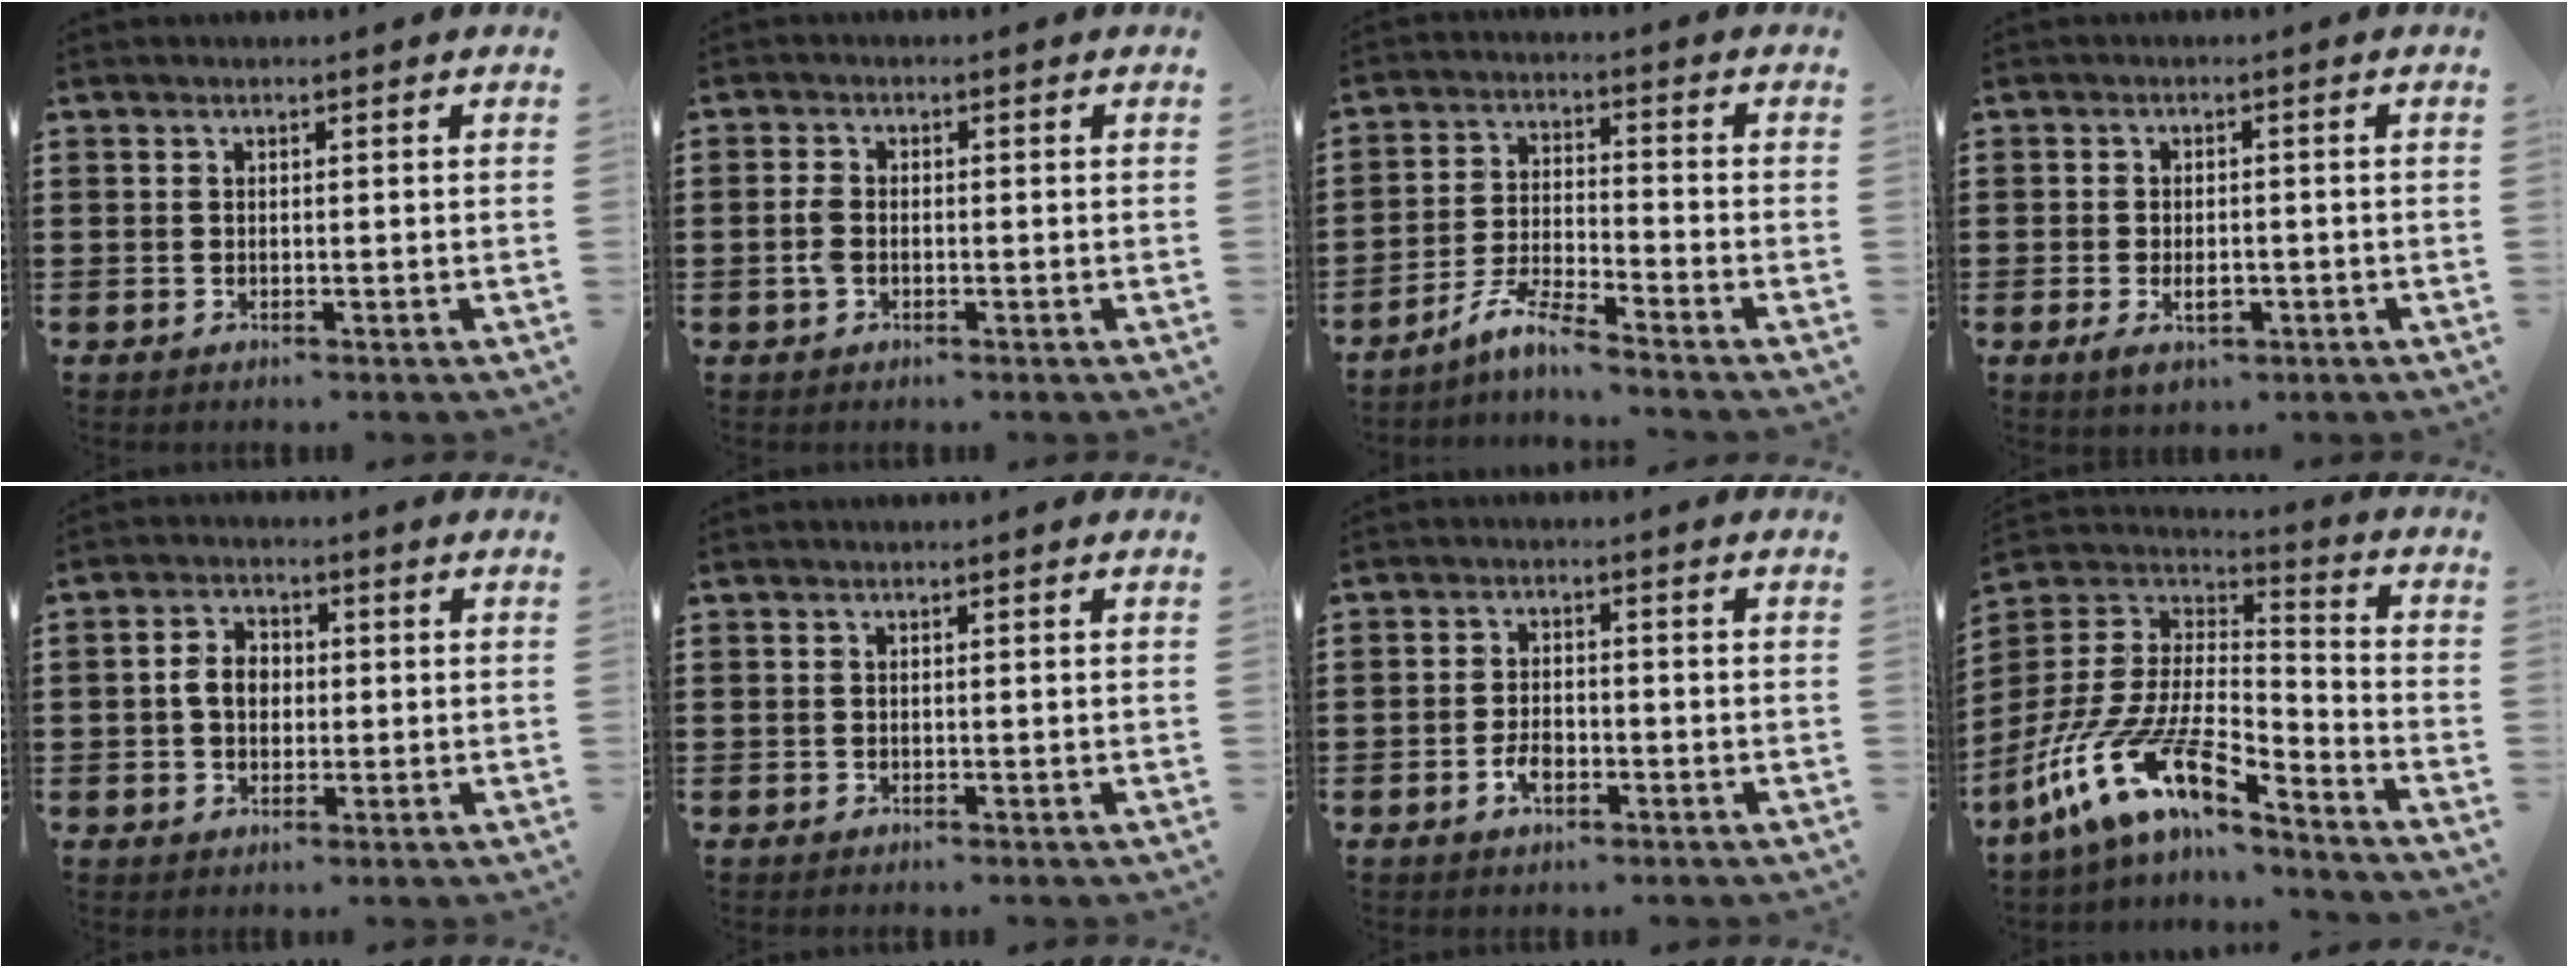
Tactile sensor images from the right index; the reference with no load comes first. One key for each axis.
{"total": 2.4, "fx": -0.5, "fy": 1.3, "fz": 1.9, "tx": -0.058, "ty": -0.007, "tz": -0.016}
{"total": 5.7, "fx": -5.1, "fy": 0.0, "fz": 2.5, "tx": -0.072, "ty": -0.011, "tz": -0.104}
{"total": 3.4, "fx": -1.1, "fy": 1.9, "fz": 2.6, "tx": -0.046, "ty": -0.002, "tz": -0.024}
{"total": 4.2, "fx": -0.1, "fy": 3.1, "fz": 2.8, "tx": -0.068, "ty": 0.009, "tz": -0.007}
{"total": 0.0}
{"total": 3.2, "fx": -1.4, "fy": 1.6, "fz": 2.4, "tx": -0.049, "ty": 0.002, "tz": -0.027}
{"total": 13.9, "fx": -9.2, "fy": 4.3, "fz": 9.5, "tx": -0.215, "ty": -0.003, "tz": -0.181}